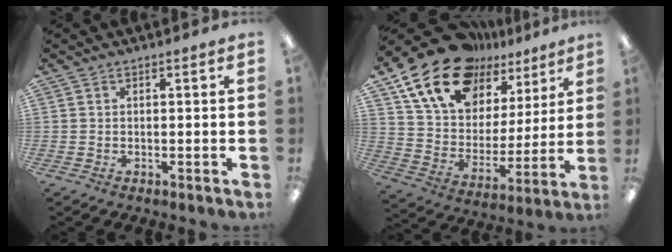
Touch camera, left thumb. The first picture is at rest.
{"total": 19.0, "force": [14.4, 10.1, 7.4], "torque": [-0.161, -0.089, 0.264]}